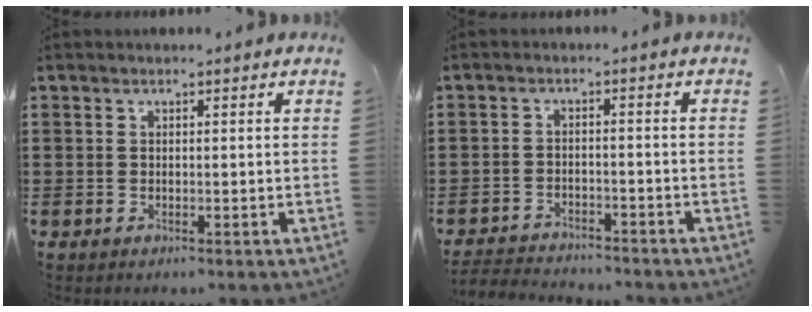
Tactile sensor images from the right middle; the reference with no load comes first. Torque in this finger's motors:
{"motor_torque": [0.08, 0.04, 0.02, 0.01]}